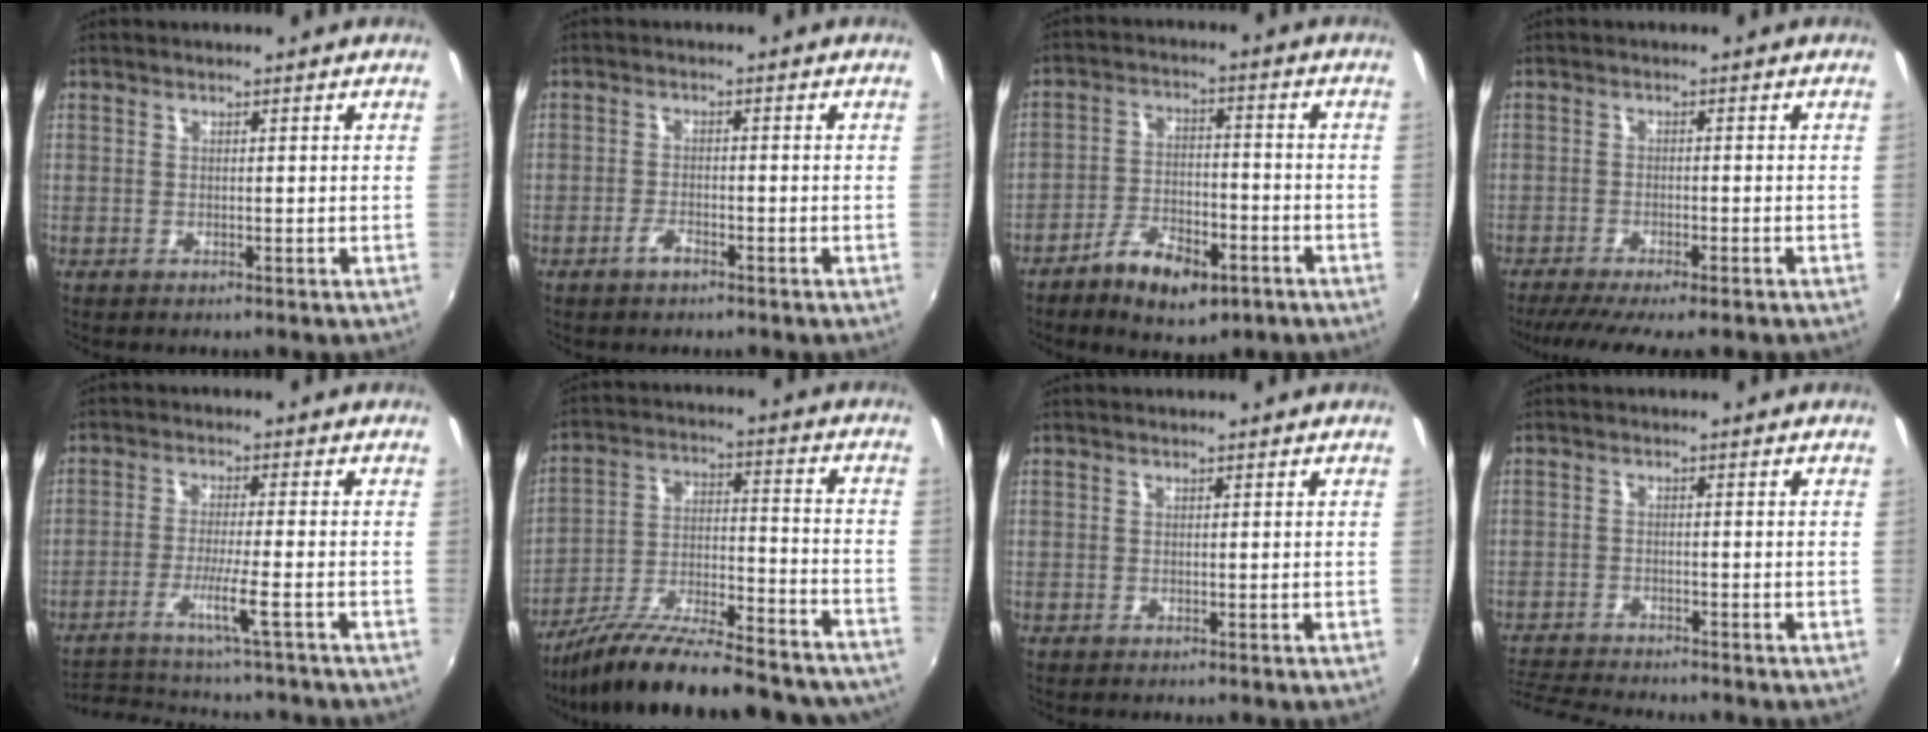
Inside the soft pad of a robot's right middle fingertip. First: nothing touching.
{"total": 2.4, "force": [-1.7, 0.9, 1.4], "torque": [-0.035, 0.000, -0.034]}
{"total": 10.0, "force": [-6.1, 4.6, 6.5], "torque": [-0.138, 0.000, -0.098]}
{"total": 8.4, "force": [-6.8, 1.0, 4.9], "torque": [-0.108, -0.033, -0.109]}
{"total": 12.4, "force": [-10.5, 0.0, 6.5], "torque": [-0.129, -0.031, -0.168]}
{"total": 28.3, "force": [-24.1, 6.8, 13.2], "torque": [-0.217, -0.019, -0.336]}
{"total": 0.0}
{"total": 7.3, "force": [-7.0, 0.6, 1.9], "torque": [-0.063, -0.019, -0.129]}